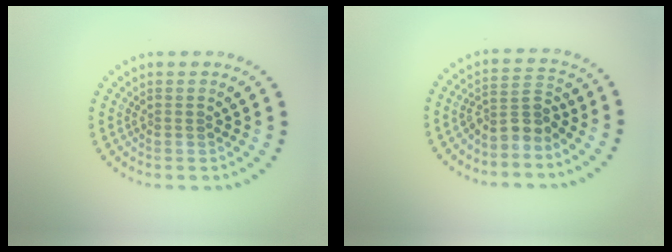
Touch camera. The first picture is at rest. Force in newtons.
{"total": 2.7, "press": 2.2, "slide": 1.7}